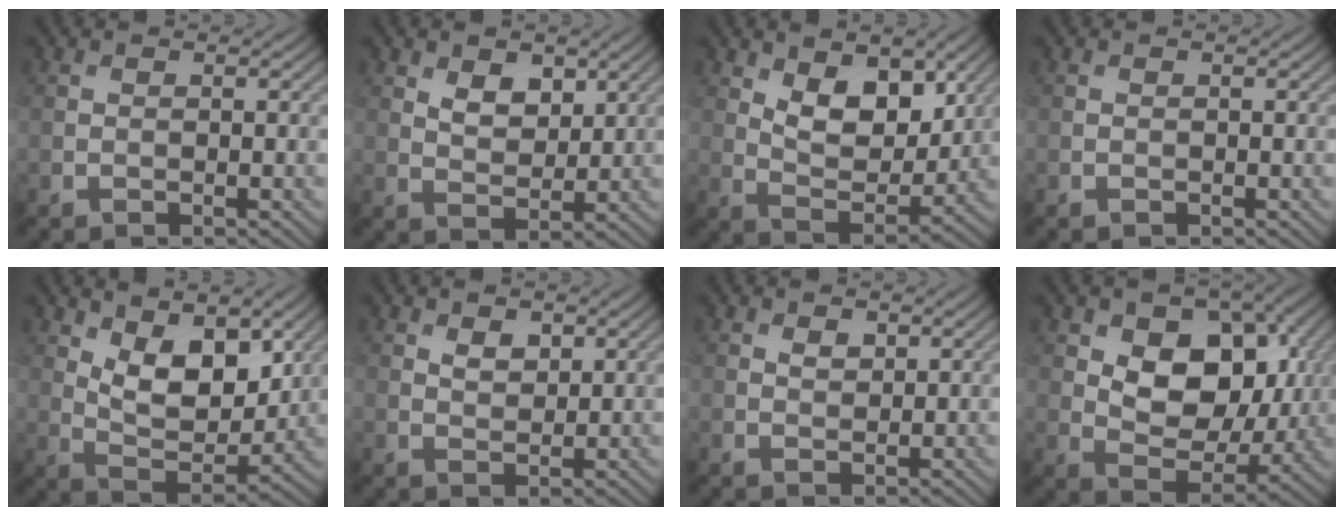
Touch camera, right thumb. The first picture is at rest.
{"total": 4.1, "force": [2.2, 2.4, 2.5], "torque": [-0.050, -0.009, 0.040]}
{"total": 8.5, "force": [4.0, 4.5, 6.0], "torque": [-0.118, -0.013, 0.068]}
{"total": 0.0}
{"total": 10.0, "force": [4.2, 5.1, 7.5], "torque": [-0.149, -0.013, 0.075]}
{"total": 2.4, "force": [1.3, 1.4, 1.4], "torque": [-0.025, -0.004, 0.027]}
{"total": 1.4, "force": [0.8, 0.8, 0.8], "torque": [-0.014, -0.003, 0.017]}
{"total": 11.0, "force": [2.9, 7.4, 7.7], "torque": [-0.138, -0.012, 0.042]}